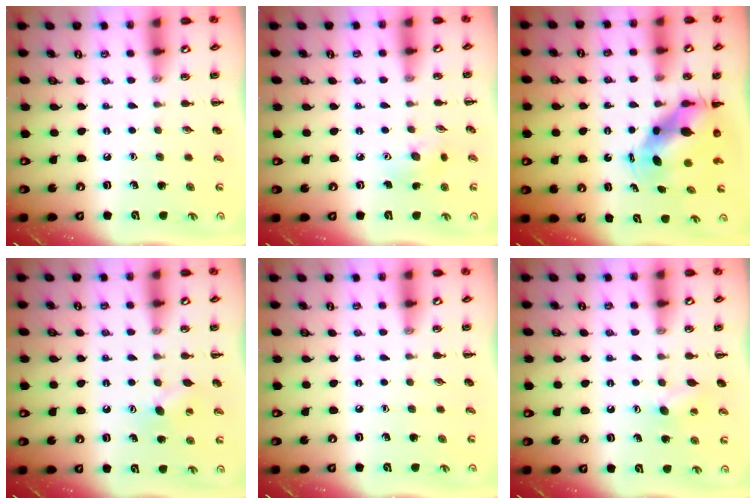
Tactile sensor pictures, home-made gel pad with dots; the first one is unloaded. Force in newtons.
{"total": 4.8, "press": 4.6, "slide": 1.1}
{"total": 5.8, "press": 5.6, "slide": 1.5}
{"total": 6.7, "press": 6.4, "slide": 1.9}
{"total": 0.0}
{"total": 6.2, "press": 6.0, "slide": 1.5}